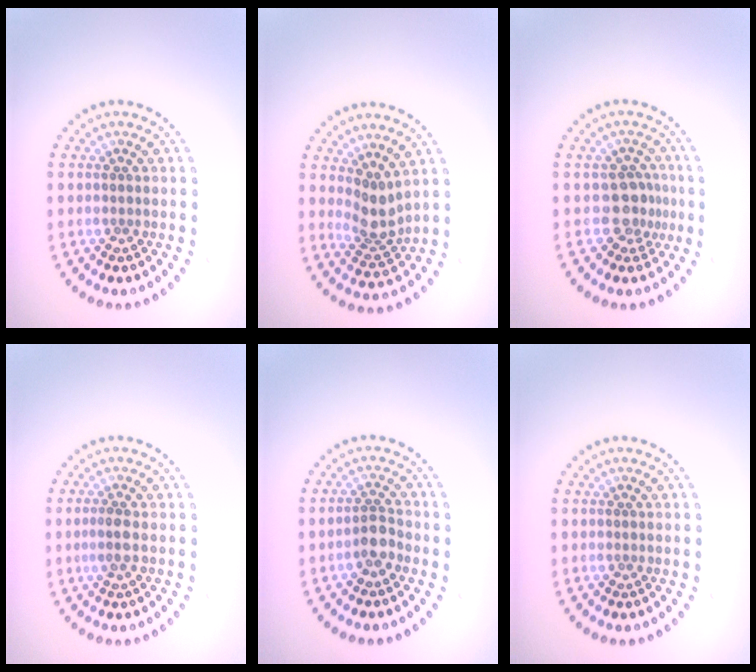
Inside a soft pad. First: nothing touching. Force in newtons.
{"total": 2.8, "press": 2.2, "slide": 1.8}
{"total": 2.8, "press": 2.2, "slide": 1.7}
{"total": 1.4, "press": 1.2, "slide": 0.7}
{"total": 1.9, "press": 1.7, "slide": 0.9}
{"total": 0.0}